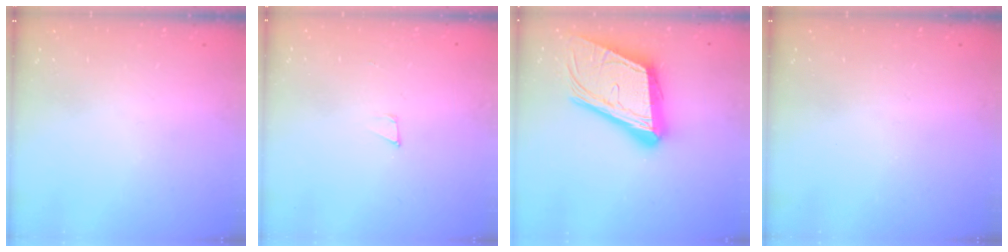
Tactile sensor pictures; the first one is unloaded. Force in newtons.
{"total": 3.2, "press": 3.2, "slide": 0.2}
{"total": 24.2, "press": 23.8, "slide": 4.4}
{"total": 0.0}